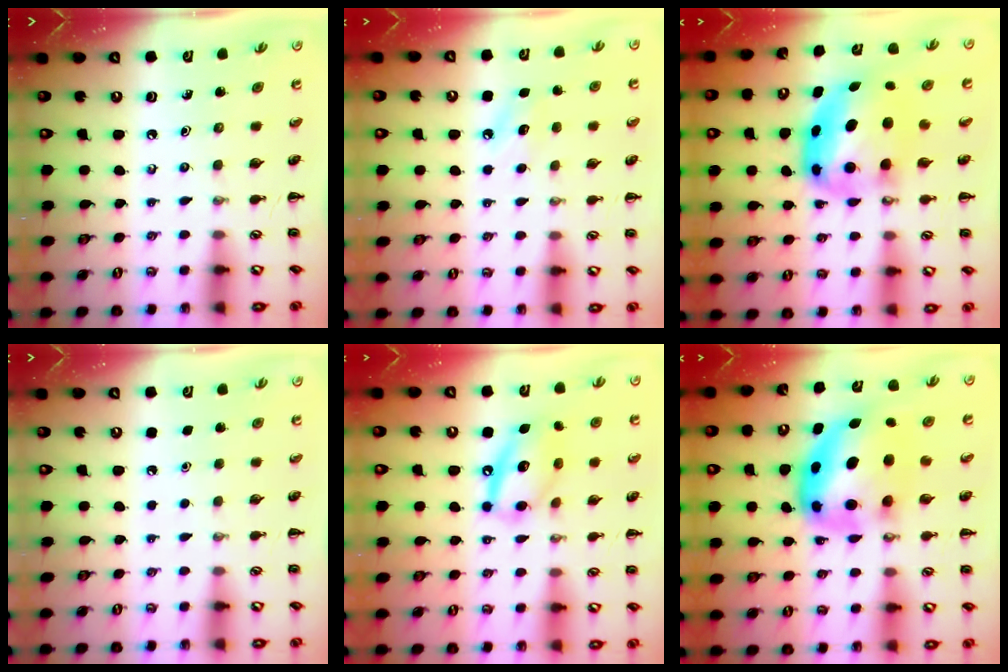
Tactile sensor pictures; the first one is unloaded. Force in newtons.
{"total": 7.0, "press": 6.8, "slide": 1.8}
{"total": 7.7, "press": 7.6, "slide": 1.6}
{"total": 1.6, "press": 1.6, "slide": 0.1}
{"total": 14.7, "press": 14.6, "slide": 2.0}
{"total": 10.7, "press": 10.4, "slide": 2.5}